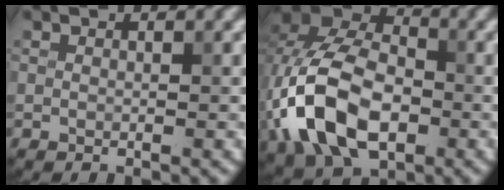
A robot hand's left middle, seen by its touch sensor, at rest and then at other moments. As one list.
[{"total": 12.2, "force": [-3.2, 8.0, 8.6], "torque": [-0.189, -0.004, -0.073]}]